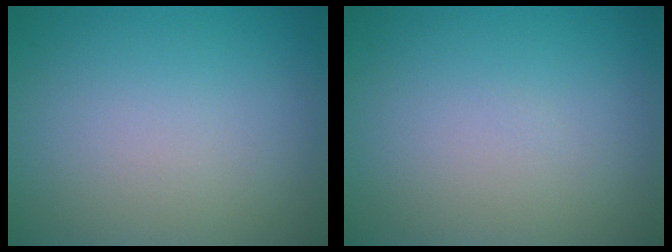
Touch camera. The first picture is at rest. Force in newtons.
{"total": 0.0}